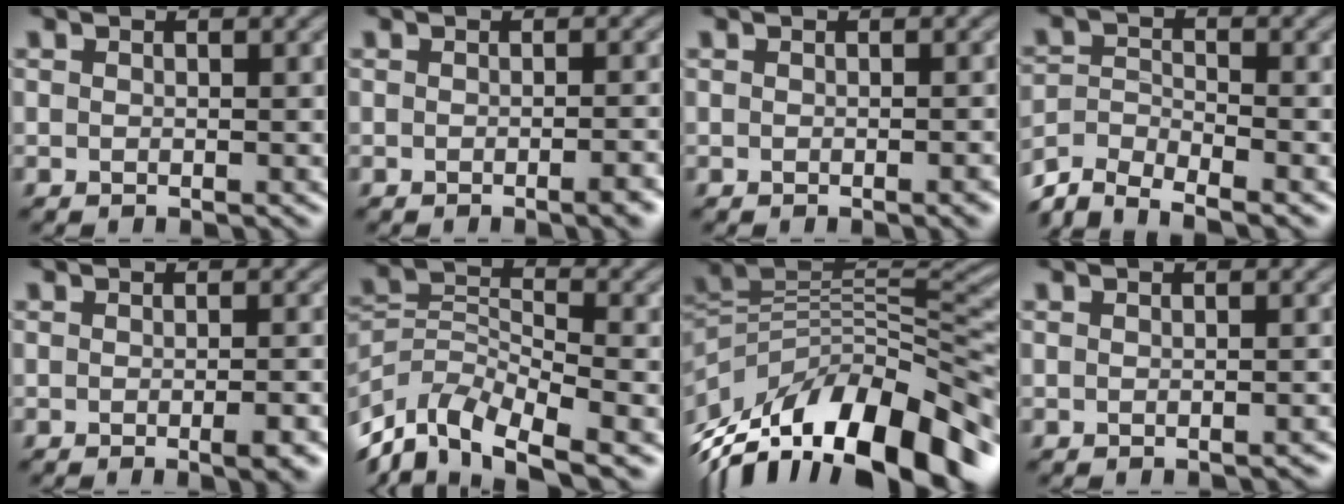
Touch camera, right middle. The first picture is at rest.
{"total": 2.5, "force": [-1.4, 0.5, 2.0], "torque": [-0.022, 0.007, -0.020]}
{"total": 1.8, "force": [-1.1, 0.5, 1.4], "torque": [-0.011, 0.002, -0.010]}
{"total": 4.8, "force": [-4.2, 1.4, 1.7], "torque": [-0.033, -0.004, -0.087]}
{"total": 2.9, "force": [-1.4, 0.7, 2.5], "torque": [-0.030, 0.007, -0.018]}
{"total": 7.6, "force": [-5.0, 3.3, 4.6], "torque": [-0.084, -0.005, -0.105]}
{"total": 13.4, "force": [-5.6, 6.7, 10.1], "torque": [-0.191, 0.017, -0.097]}
{"total": 1.4, "force": [-1.3, 0.2, 0.4], "torque": [0.004, 0.003, -0.013]}